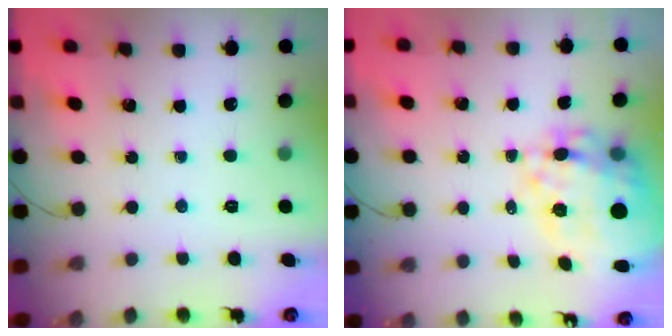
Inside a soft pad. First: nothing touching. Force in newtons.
{"total": 14.8, "press": 13.9, "slide": 5.2}